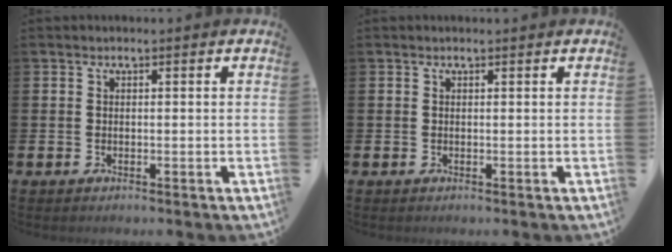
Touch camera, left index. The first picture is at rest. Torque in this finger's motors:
{"motor_torque": [0.06, -1.36, -0.01, -0.01]}